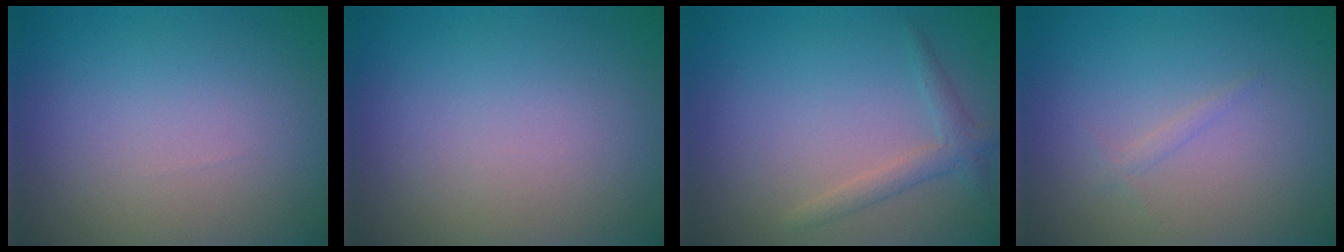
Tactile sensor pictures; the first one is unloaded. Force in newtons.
{"total": 0.0}
{"total": 1.8, "press": 1.8, "slide": 0.1}
{"total": 0.7, "press": 0.7, "slide": 0.1}